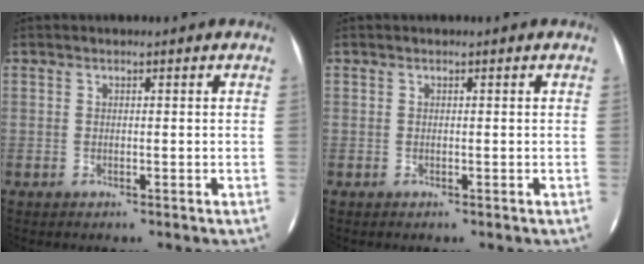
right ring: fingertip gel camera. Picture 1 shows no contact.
{"total": 0.0}